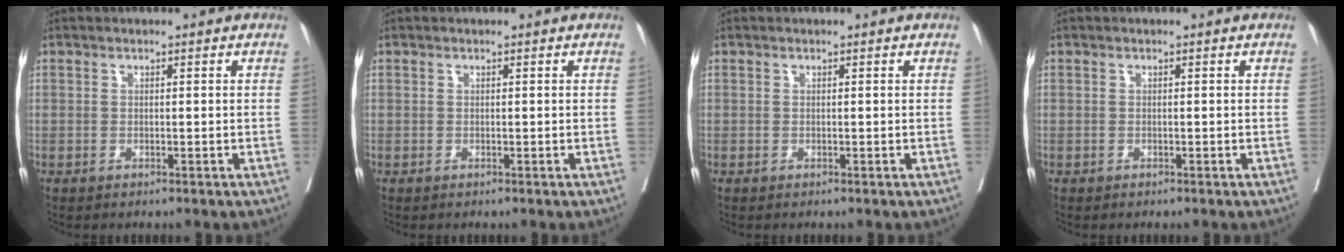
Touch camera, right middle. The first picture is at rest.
{"total": 0.0}
{"total": 0.0}
{"total": 0.0}